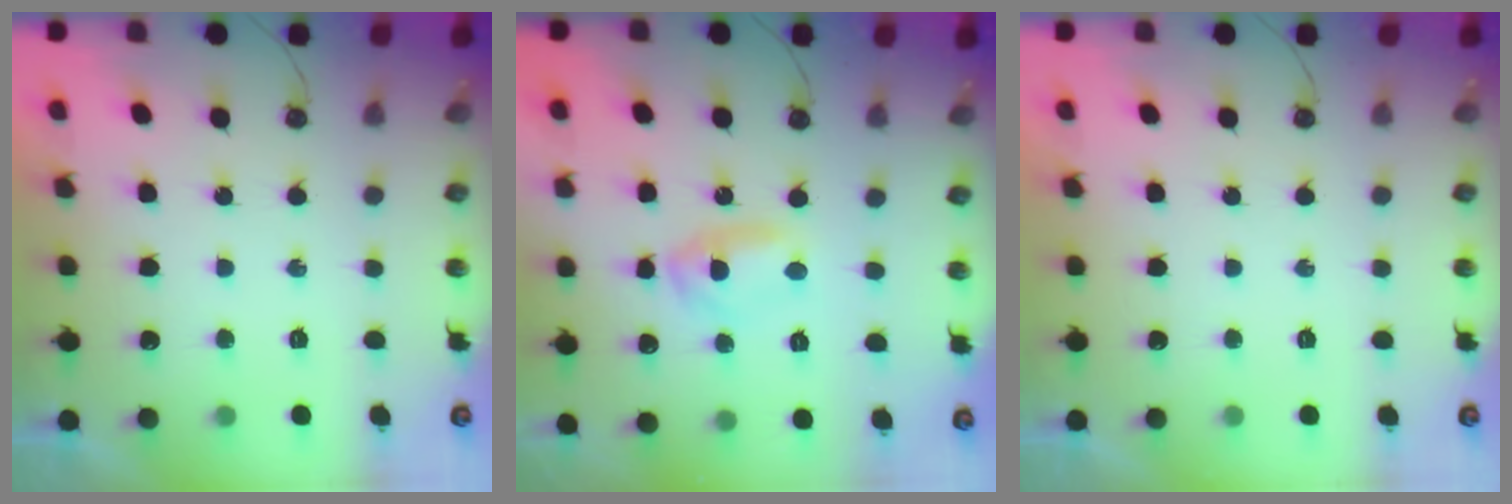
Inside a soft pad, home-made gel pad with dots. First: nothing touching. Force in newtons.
{"total": 5.6, "press": 4.2, "slide": 3.7}
{"total": 0.0}